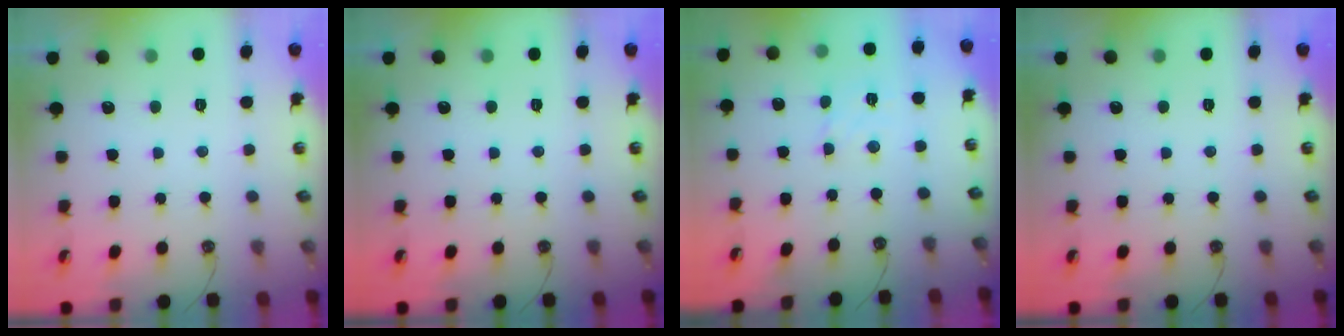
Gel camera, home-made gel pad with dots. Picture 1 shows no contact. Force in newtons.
{"total": 0.0}
{"total": 2.7, "press": 2.7, "slide": 0.4}
{"total": 0.0}